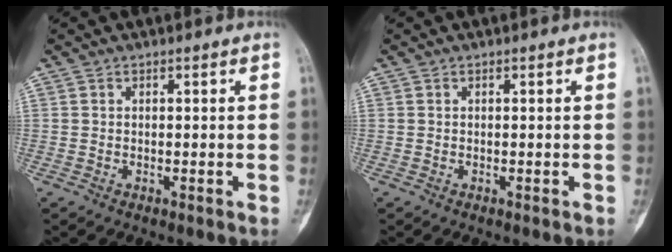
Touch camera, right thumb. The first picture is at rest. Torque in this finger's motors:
{"motor_torque": [0.00, 0.00, 0.00, 0.00, 0.00]}